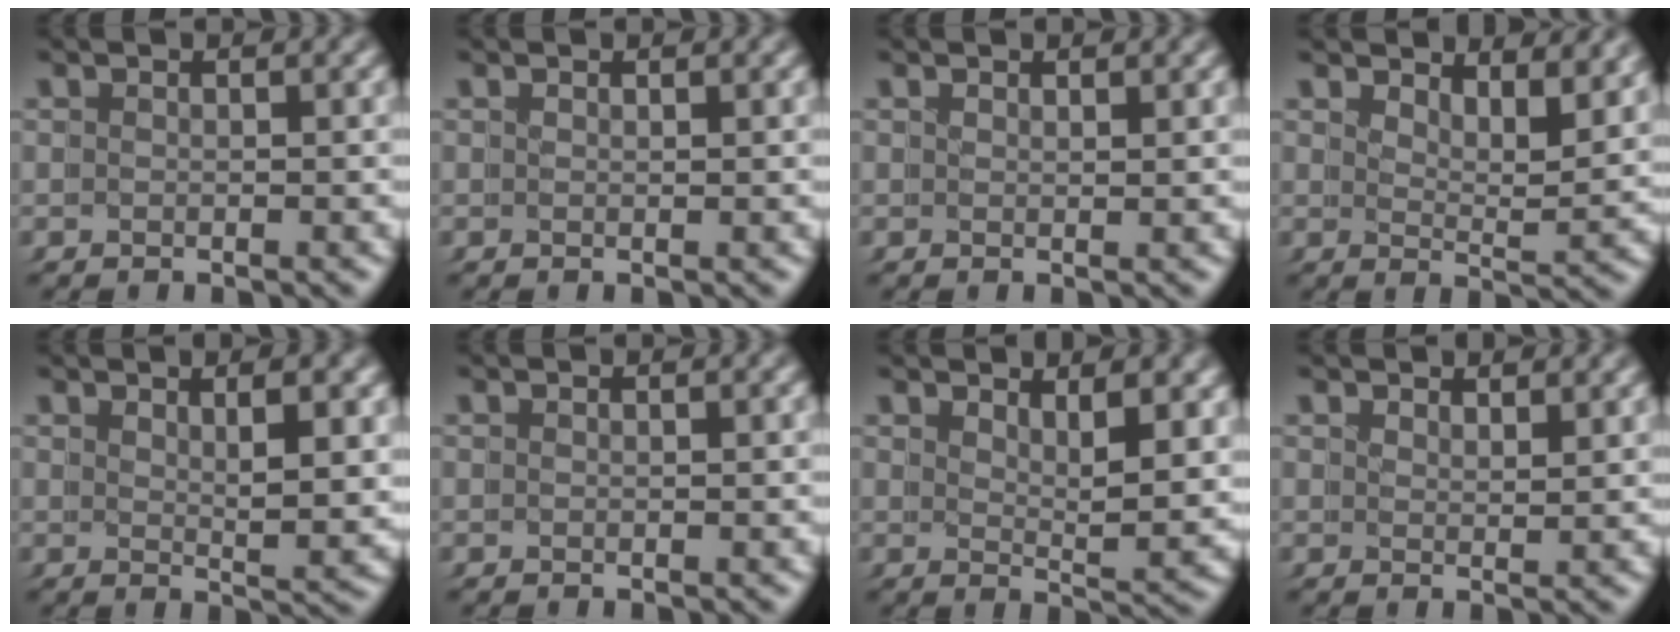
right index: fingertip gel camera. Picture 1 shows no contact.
{"total": 0.7, "force": [0.4, -0.2, -0.5], "torque": [0.005, -0.001, 0.007]}
{"total": 0.9, "force": [0.7, -0.3, -0.4], "torque": [0.003, -0.006, 0.016]}
{"total": 3.7, "force": [3.5, -0.5, 1.1], "torque": [-0.004, -0.012, 0.059]}
{"total": 2.3, "force": [1.5, -1.2, 1.3], "torque": [-0.011, -0.008, 0.032]}
{"total": 0.0}
{"total": 2.8, "force": [2.4, -0.9, 1.3], "torque": [-0.008, -0.015, 0.043]}
{"total": 2.0, "force": [1.7, -0.7, -0.8], "torque": [0.013, -0.010, 0.034]}